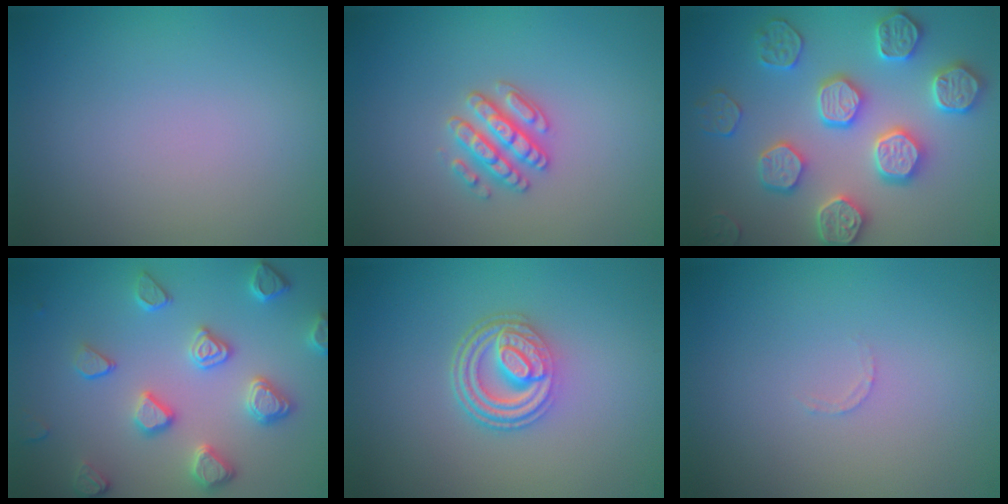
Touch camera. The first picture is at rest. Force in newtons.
{"total": 2.8, "press": 2.7, "slide": 0.8}
{"total": 5.5, "press": 5.4, "slide": 1.2}
{"total": 4.6, "press": 4.2, "slide": 2.0}
{"total": 4.8, "press": 3.6, "slide": 3.2}
{"total": 0.7, "press": 0.6, "slide": 0.3}